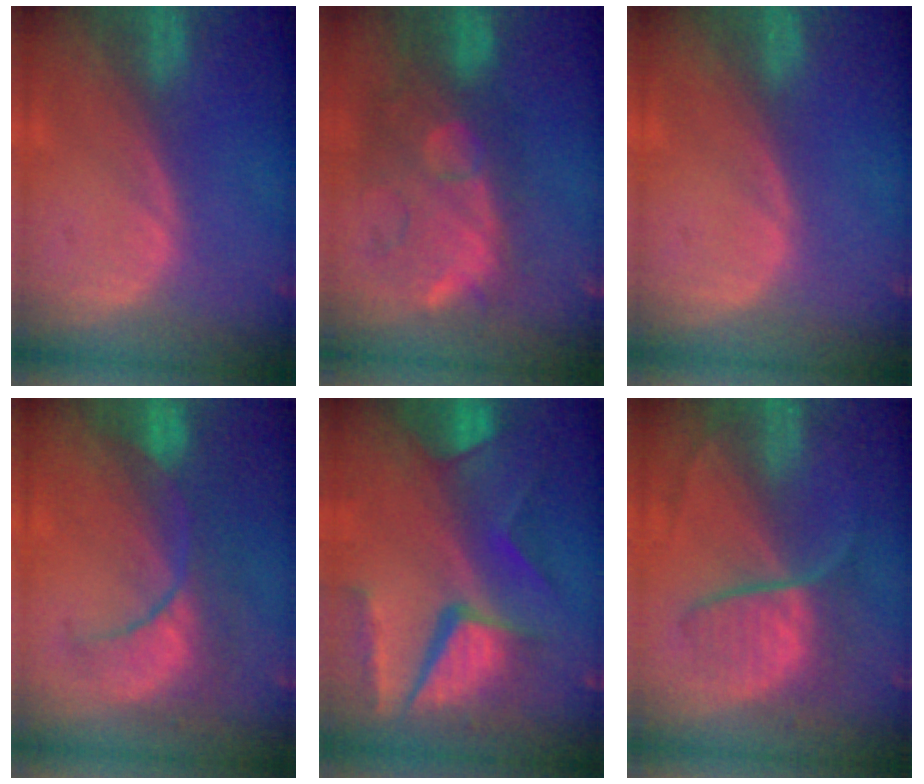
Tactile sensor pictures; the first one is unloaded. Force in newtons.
{"total": 11.1, "press": 10.3, "slide": 4.1}
{"total": 0.0}
{"total": 8.5, "press": 8.4, "slide": 1.4}
{"total": 11.2, "press": 9.2, "slide": 6.4}
{"total": 6.8, "press": 6.7, "slide": 1.2}